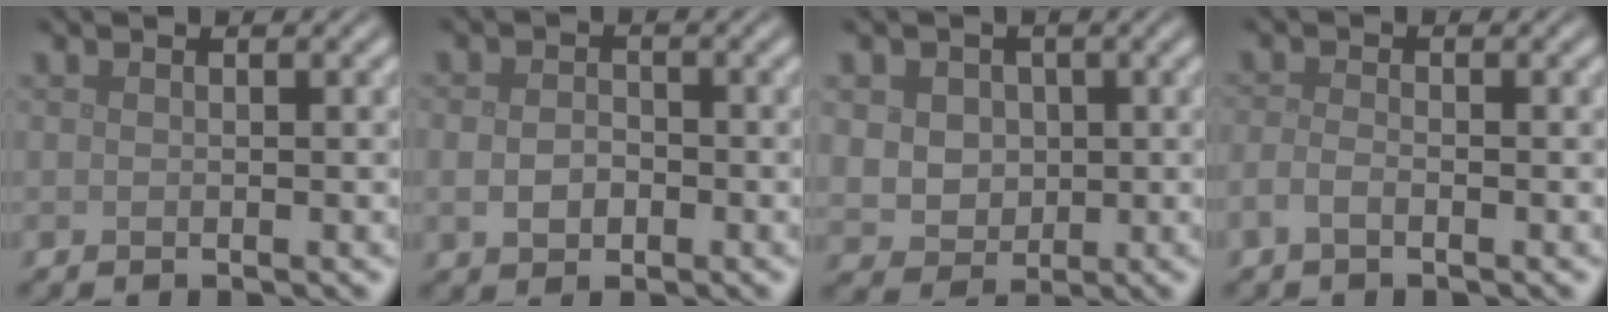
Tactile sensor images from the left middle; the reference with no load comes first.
{"total": 2.2, "force": [-0.5, 1.6, 1.4], "torque": [-0.030, -0.002, -0.012]}
{"total": 5.7, "force": [1.5, 4.9, 2.6], "torque": [-0.054, 0.019, 0.021]}
{"total": 1.4, "force": [-0.9, 0.5, 0.9], "torque": [-0.025, -0.001, -0.021]}